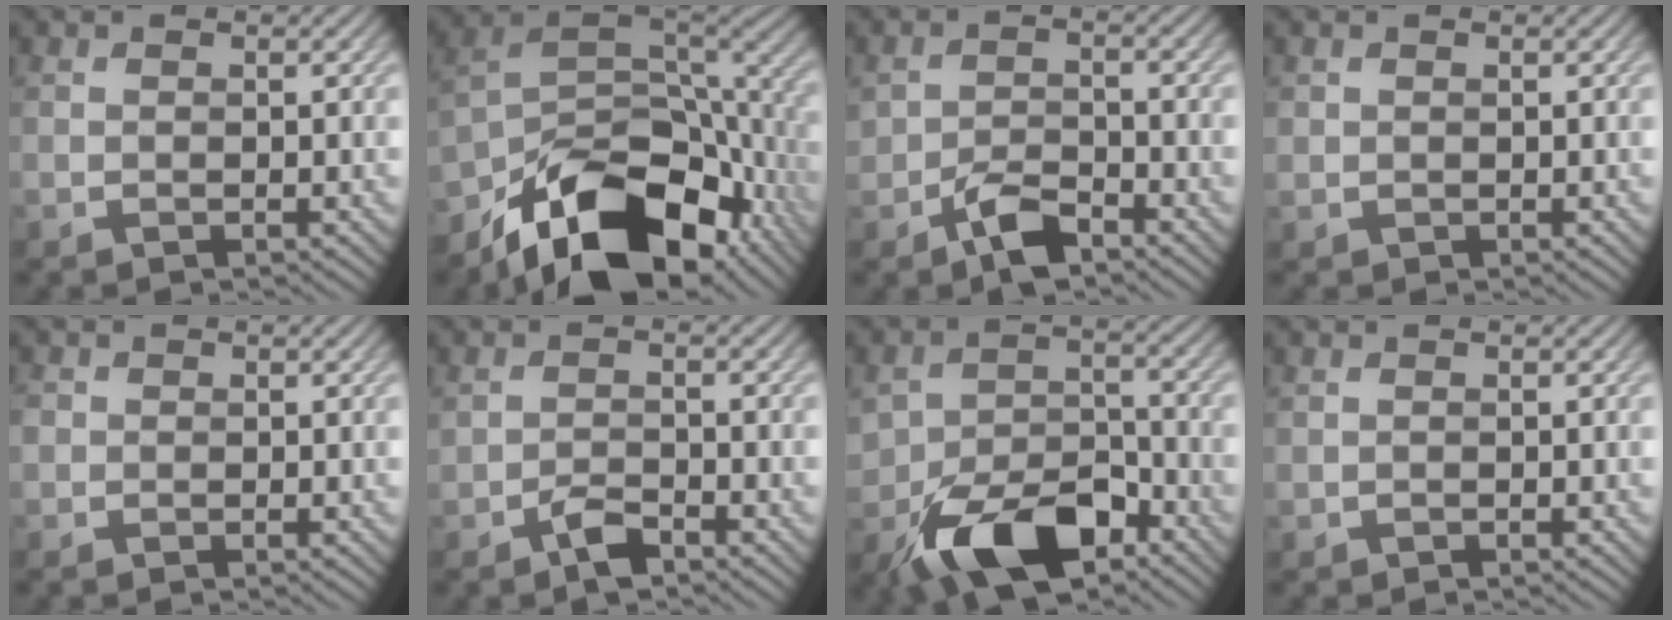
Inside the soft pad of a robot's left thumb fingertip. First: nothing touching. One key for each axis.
{"total": 15.6, "fx": -9.6, "fy": 8.0, "fz": 9.4, "tx": -0.188, "ty": -0.026, "tz": -0.154}
{"total": 3.9, "fx": -2.6, "fy": 1.8, "fz": 2.2, "tx": -0.038, "ty": 0.003, "tz": -0.054}
{"total": 0.5, "fx": 0.1, "fy": 0.5, "fz": 0.1, "tx": 0.001, "ty": -0.002, "tz": 0.002}
{"total": 1.4, "fx": -0.3, "fy": 1.4, "fz": 0.4, "tx": -0.004, "ty": -0.001, "tz": -0.009}
{"total": 2.2, "fx": -1.7, "fy": 0.8, "fz": 1.2, "tx": -0.020, "ty": 0.005, "tz": -0.035}
{"total": 11.7, "fx": -7.1, "fy": 6.0, "fz": 7.1, "tx": -0.136, "ty": -0.013, "tz": -0.127}
{"total": 0.0}